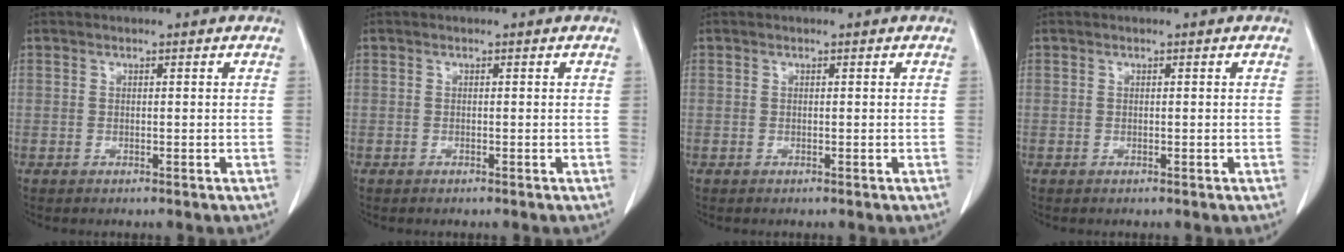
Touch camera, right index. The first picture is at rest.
{"total": 0.0}
{"total": 0.0}
{"total": 0.0}